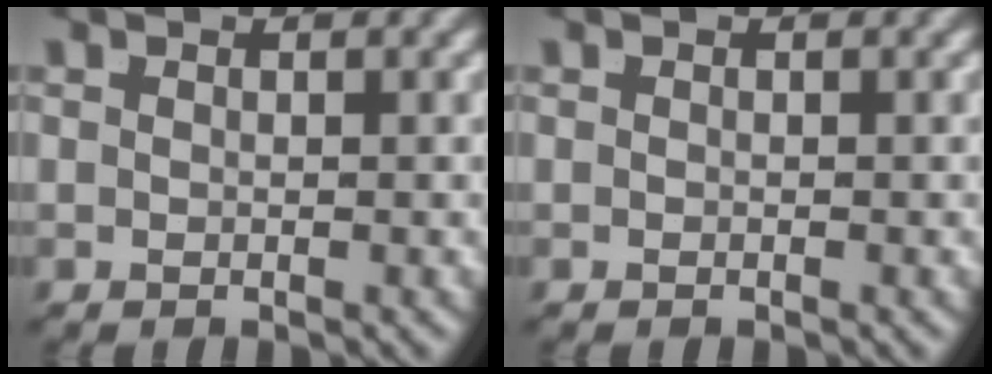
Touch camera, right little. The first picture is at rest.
{"total": 0.0}